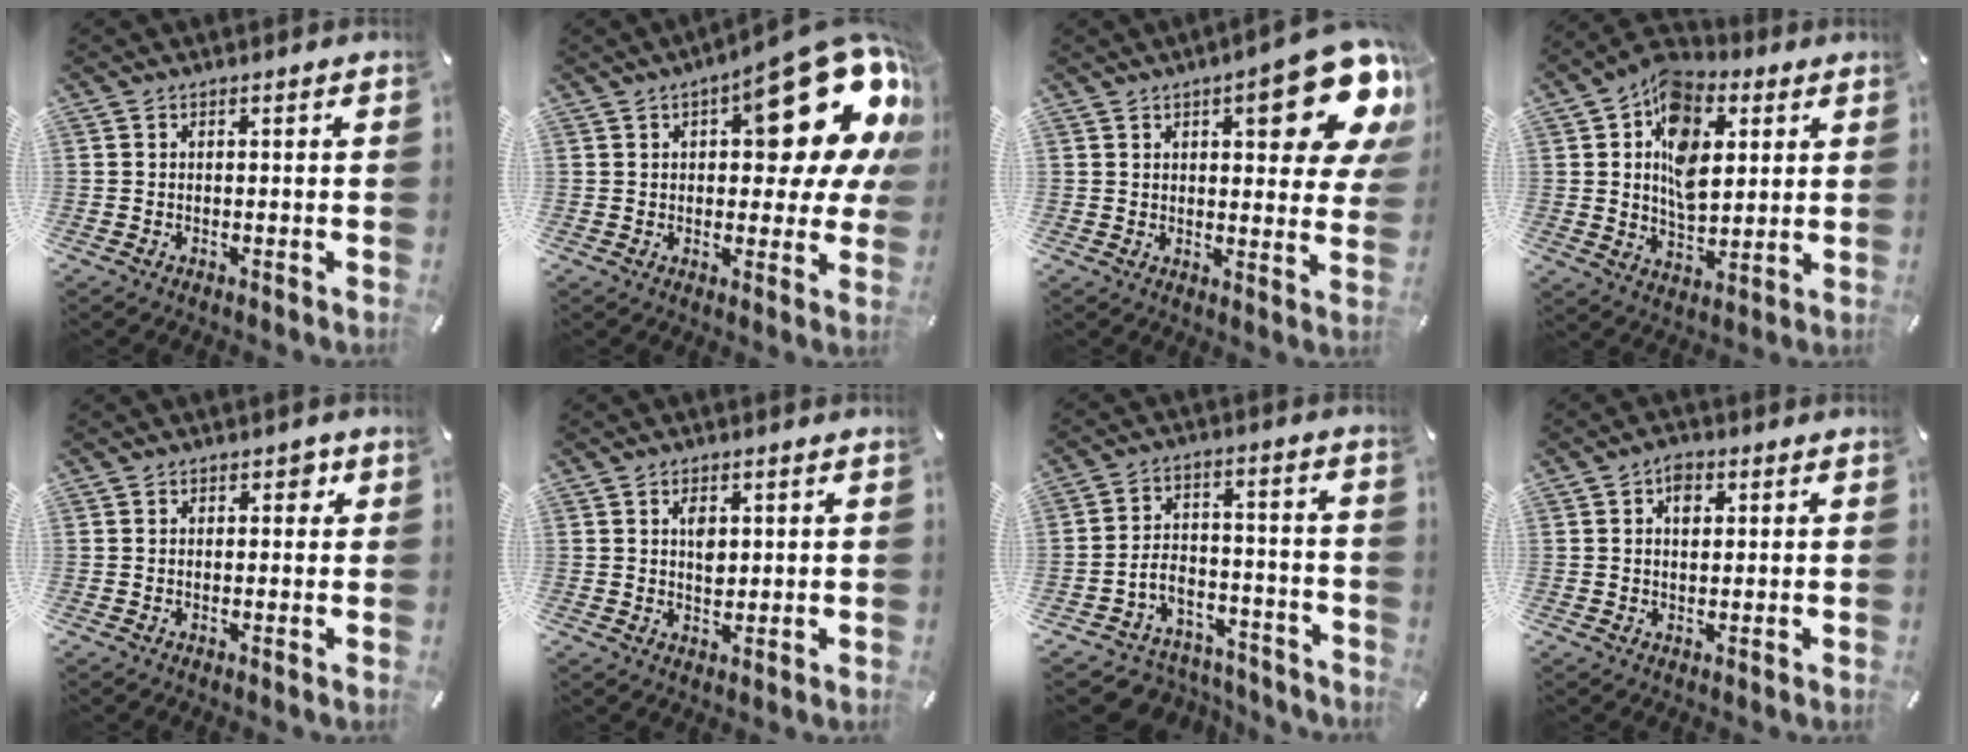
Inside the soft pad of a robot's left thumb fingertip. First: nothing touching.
{"total": 21.6, "force": [9.6, 8.7, 17.3], "torque": [-0.216, -0.067, 0.153]}
{"total": 17.9, "force": [8.6, 6.7, 14.3], "torque": [-0.170, -0.049, 0.132]}
{"total": 14.5, "force": [4.0, 10.0, 9.8], "torque": [-0.163, -0.001, 0.073]}
{"total": 2.1, "force": [0.6, 1.5, 1.3], "torque": [-0.006, -0.001, 0.003]}
{"total": 4.7, "force": [1.4, 3.2, 3.2], "torque": [-0.037, -0.008, 0.018]}
{"total": 7.0, "force": [-3.1, 5.9, 1.9], "torque": [-0.038, 0.017, -0.053]}
{"total": 3.7, "force": [1.0, 2.4, 2.6], "torque": [-0.040, 0.001, 0.013]}